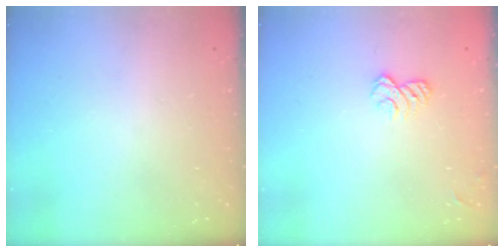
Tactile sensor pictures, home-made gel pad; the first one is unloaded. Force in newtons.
{"total": 6.2, "press": 6.1, "slide": 1.1}